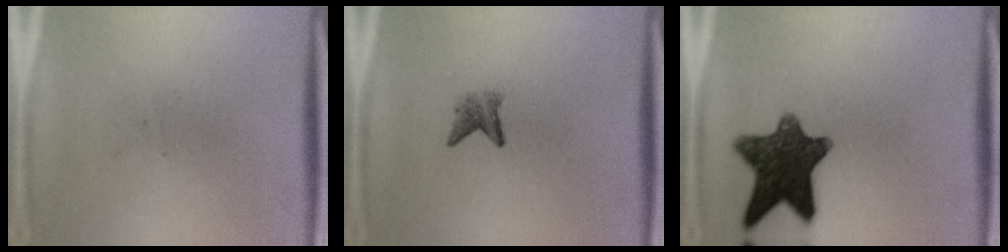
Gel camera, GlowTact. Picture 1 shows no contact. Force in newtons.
{"total": 2.0}
{"total": 12.1}